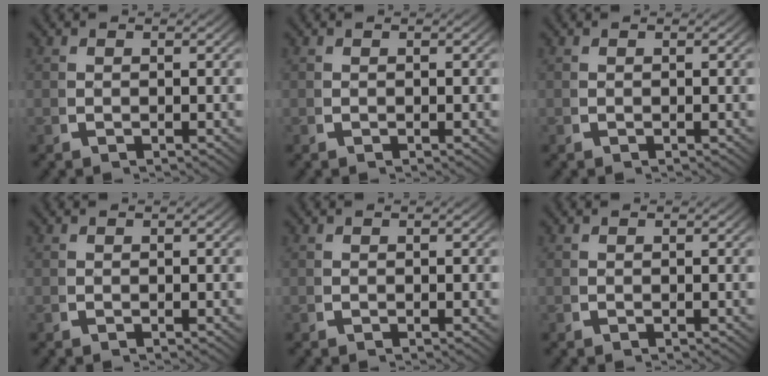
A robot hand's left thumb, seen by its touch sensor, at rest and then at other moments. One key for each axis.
{"total": 0.0}
{"total": 0.0}
{"total": 0.0}
{"total": 0.0}
{"total": 0.0}